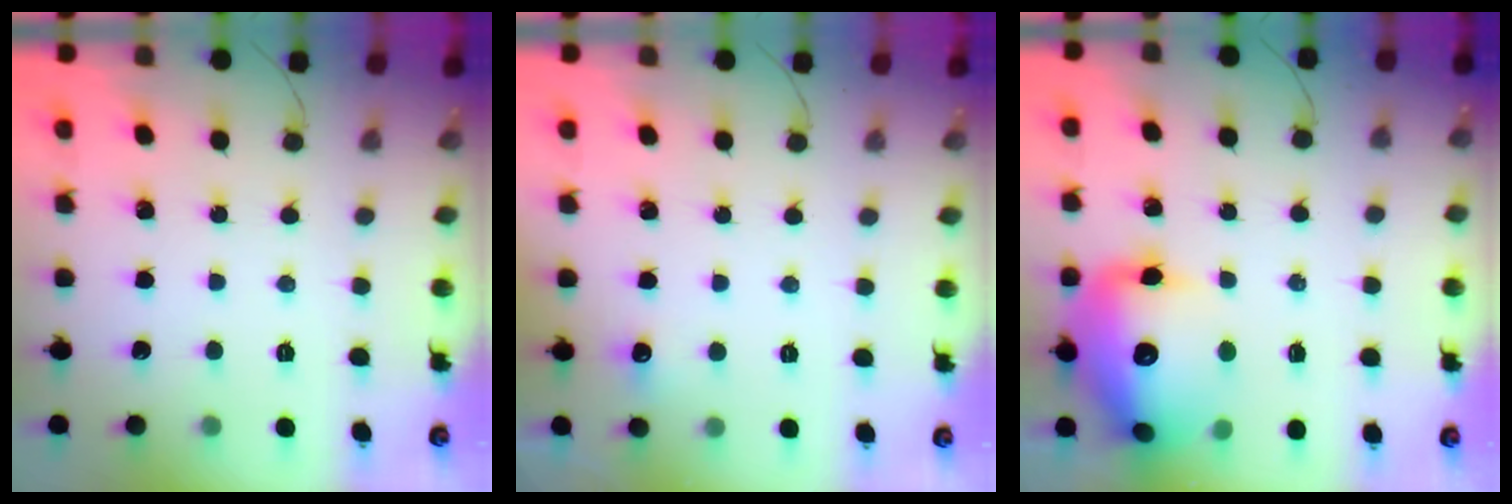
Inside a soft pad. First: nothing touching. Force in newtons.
{"total": 4.4, "press": 4.2, "slide": 1.3}
{"total": 20.7, "press": 20.4, "slide": 3.5}